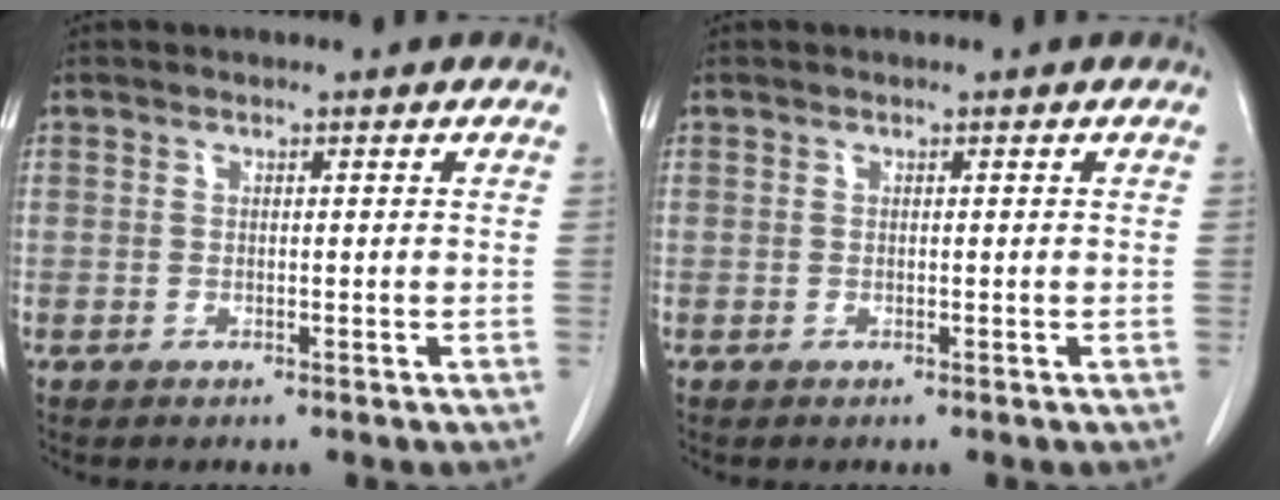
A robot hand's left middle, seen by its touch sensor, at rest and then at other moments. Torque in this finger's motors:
{"motor_torque": [0.48, -0.62, 0.03, 0.00]}